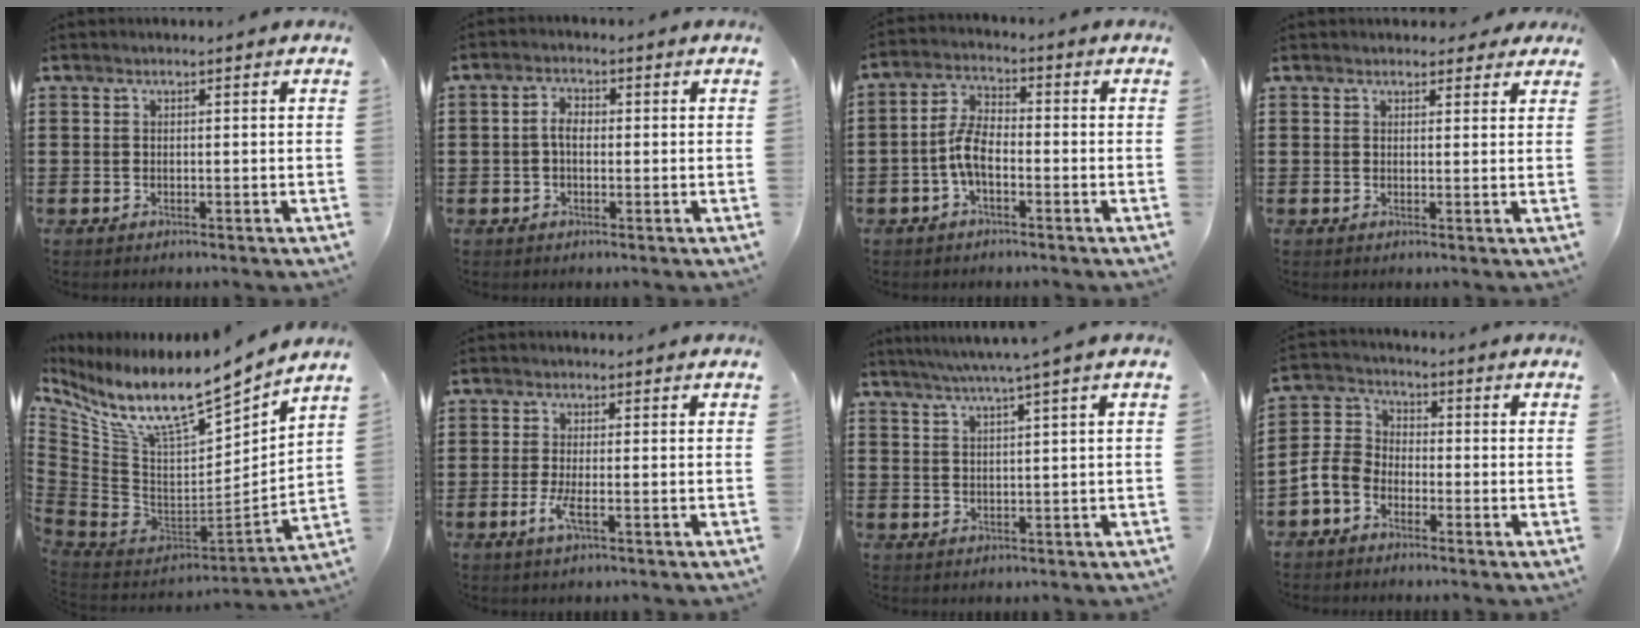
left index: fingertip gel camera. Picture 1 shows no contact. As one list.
[{"total": 3.0, "force": [-0.1, 1.6, 2.6], "torque": [-0.057, 0.003, -0.005]}, {"total": 5.7, "force": [-1.8, 2.5, 4.8], "torque": [-0.119, 0.002, -0.043]}, {"total": 2.1, "force": [1.8, 1.1, 0.4], "torque": [-0.005, 0.003, 0.032]}, {"total": 11.0, "force": [7.8, 2.3, 7.4], "torque": [-0.165, -0.070, 0.128]}, {"total": 3.2, "force": [-1.1, 0.5, 3.0], "torque": [-0.071, -0.010, -0.026]}, {"total": 3.6, "force": [2.4, -0.8, 2.5], "torque": [-0.053, -0.007, 0.039]}, {"total": 5.2, "force": [-3.2, 3.5, 2.1], "torque": [-0.080, 0.003, -0.074]}]